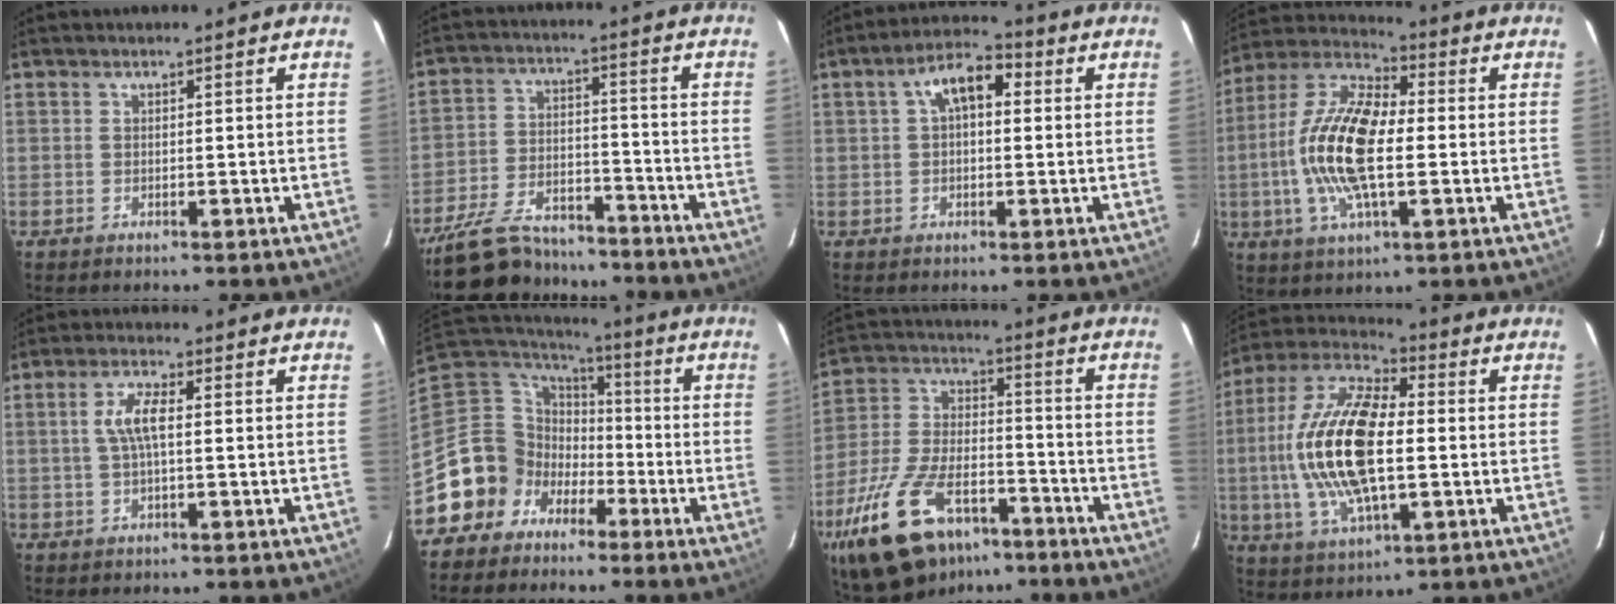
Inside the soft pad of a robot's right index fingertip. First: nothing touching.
{"total": 17.6, "force": [-14.8, 6.6, 6.9], "torque": [-0.165, -0.003, -0.235]}
{"total": 7.2, "force": [1.6, 3.9, 5.8], "torque": [-0.105, 0.029, 0.025]}
{"total": 16.8, "force": [-1.2, 6.5, 15.5], "torque": [-0.309, 0.008, -0.035]}
{"total": 5.0, "force": [0.4, 1.5, 4.8], "torque": [-0.094, 0.007, 0.011]}
{"total": 11.9, "force": [-5.6, 10.3, 2.0], "torque": [-0.068, 0.031, -0.110]}
{"total": 22.9, "force": [-14.5, 11.1, 13.8], "torque": [-0.288, -0.009, -0.243]}
{"total": 20.6, "force": [-0.5, 8.8, 18.7], "torque": [-0.377, 0.004, -0.013]}